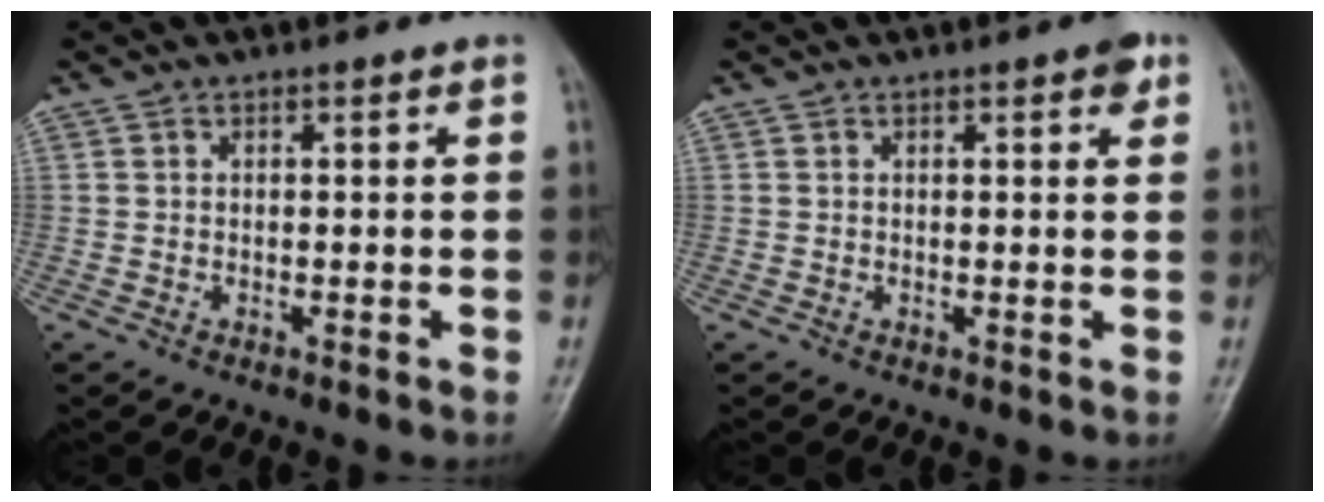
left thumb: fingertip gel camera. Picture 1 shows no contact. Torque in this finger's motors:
{"motor_torque": [0.43, 0.11, 0.36, -0.15, 0.00]}